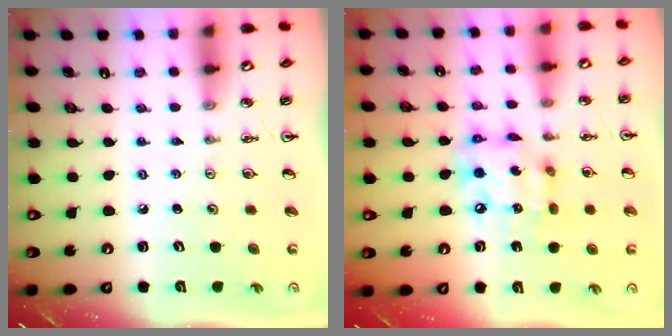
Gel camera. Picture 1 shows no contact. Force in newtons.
{"total": 13.3, "press": 13.2, "slide": 1.4}